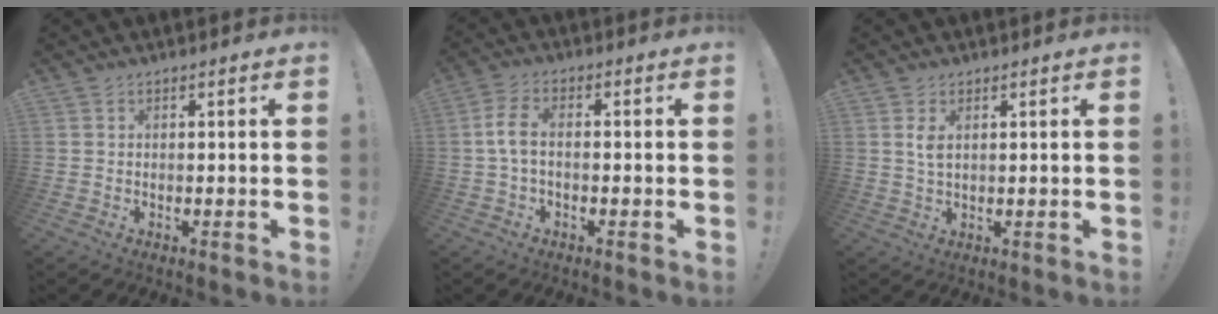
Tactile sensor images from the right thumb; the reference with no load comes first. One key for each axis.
{"total": 5.7, "fx": -0.5, "fy": 2.6, "fz": 5.1, "tx": -0.111, "ty": 0.001, "tz": -0.010}
{"total": 3.3, "fx": 1.1, "fy": 1.4, "fz": 2.8, "tx": -0.049, "ty": 0.000, "tz": 0.017}